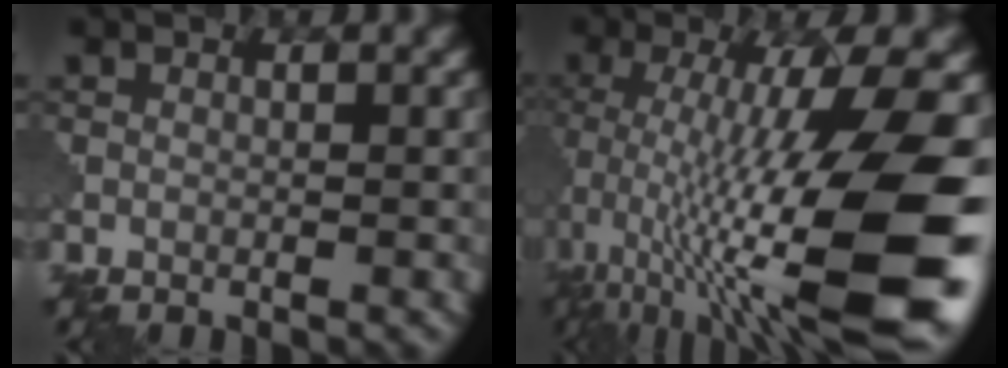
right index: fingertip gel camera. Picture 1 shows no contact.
{"total": 17.2, "force": [-3.3, 4.8, 16.2], "torque": [-0.251, 0.006, -0.053]}